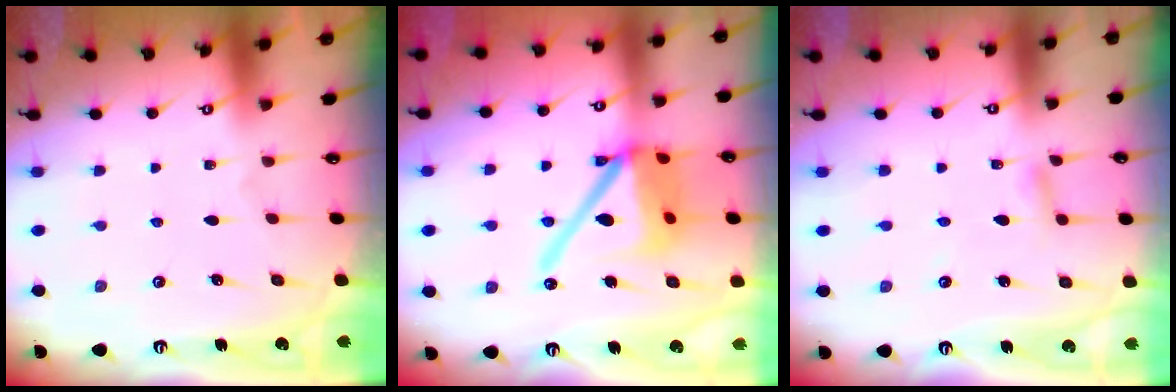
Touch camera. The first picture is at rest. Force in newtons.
{"total": 16.9, "press": 16.8, "slide": 2.2}
{"total": 4.7, "press": 4.7, "slide": 0.5}